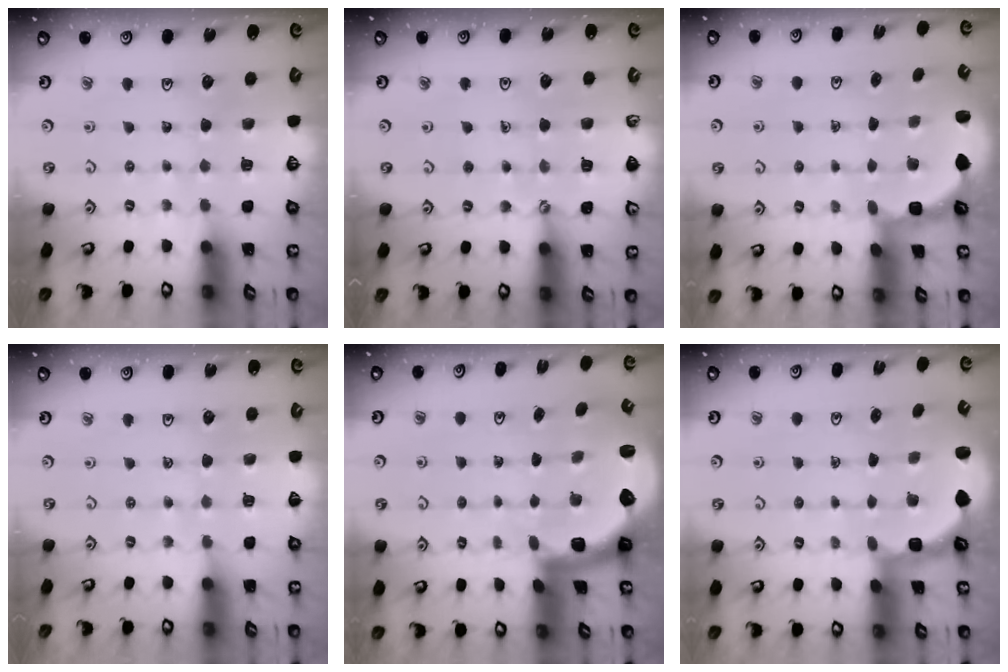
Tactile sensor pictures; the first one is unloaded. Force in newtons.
{"total": 1.4, "press": 1.3, "slide": 0.3}
{"total": 2.8, "press": 2.4, "slide": 1.4}
{"total": 3.0, "press": 2.9, "slide": 0.5}
{"total": 2.8, "press": 2.5, "slide": 1.4}
{"total": 2.7, "press": 2.1, "slide": 1.7}